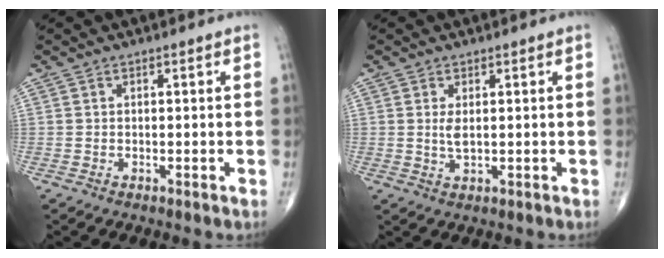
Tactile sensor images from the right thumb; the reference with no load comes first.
{"total": 2.4, "force": [0.4, 0.9, 2.2], "torque": [-0.044, -0.008, 0.012]}